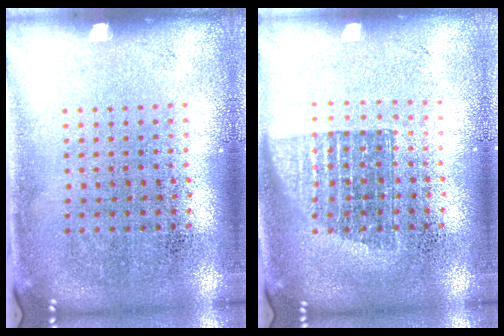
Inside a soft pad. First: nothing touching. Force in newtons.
{"total": 1.4, "press": 1.2, "slide": 0.7}